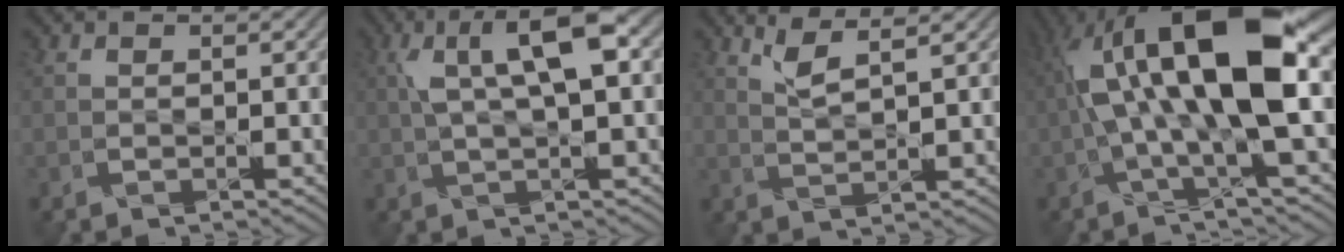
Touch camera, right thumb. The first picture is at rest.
{"total": 7.0, "force": [2.1, 1.5, 6.5], "torque": [-0.118, 0.014, 0.036]}
{"total": 2.8, "force": [2.3, 0.0, 1.6], "torque": [-0.037, 0.007, 0.049]}
{"total": 14.4, "force": [2.1, 3.9, 13.7], "torque": [-0.249, 0.015, 0.033]}